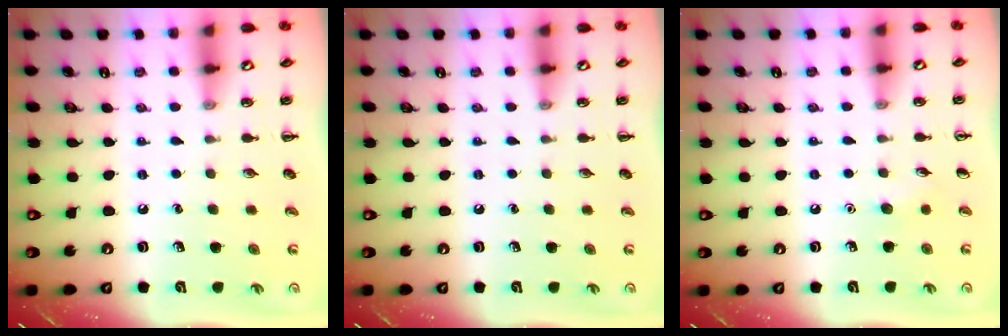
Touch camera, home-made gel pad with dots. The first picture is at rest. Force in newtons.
{"total": 0.0}
{"total": 4.3, "press": 4.1, "slide": 1.3}